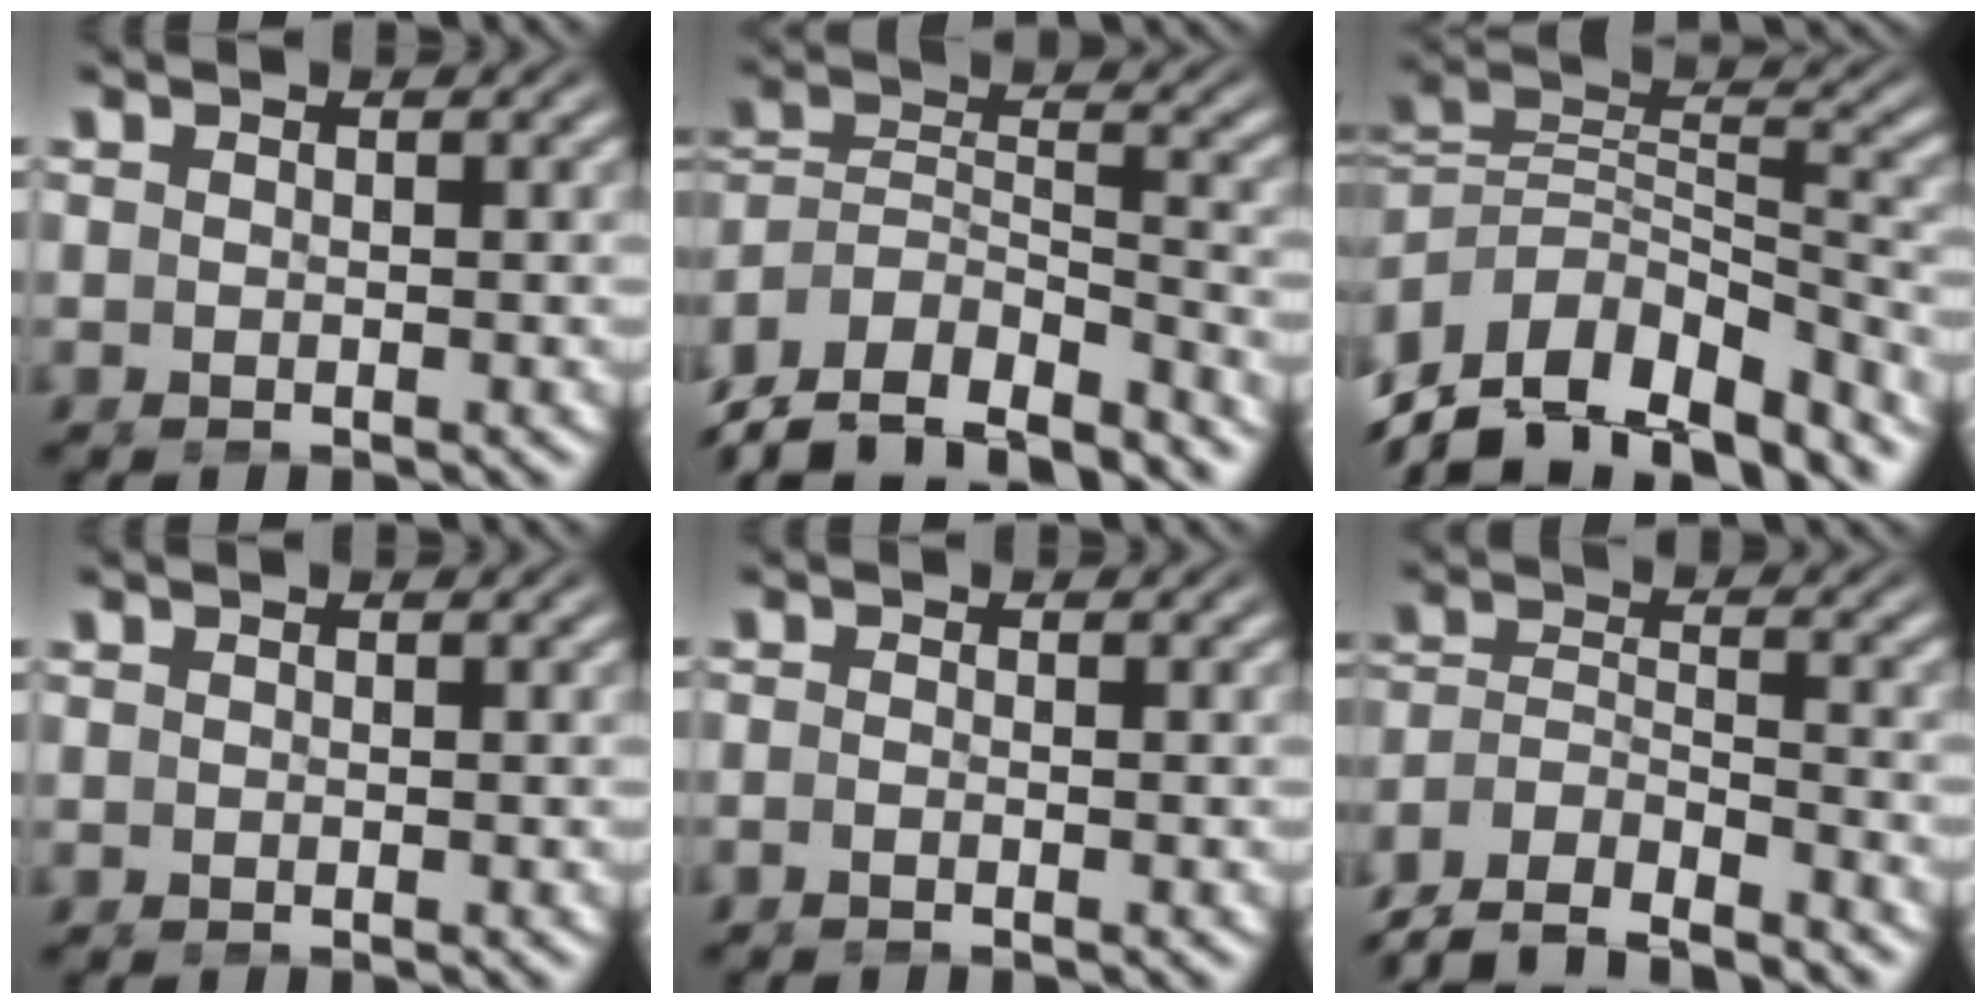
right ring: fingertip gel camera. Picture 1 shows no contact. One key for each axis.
{"total": 12.2, "fx": -7.6, "fy": 8.5, "fz": 4.4, "tx": -0.127, "ty": -0.063, "tz": -0.119}
{"total": 13.3, "fx": -6.3, "fy": 8.6, "fz": 7.9, "tx": -0.160, "ty": -0.041, "tz": -0.090}
{"total": 0.0}
{"total": 1.9, "fx": -1.7, "fy": 0.5, "fz": 0.7, "tx": -0.013, "ty": -0.001, "tz": -0.031}
{"total": 9.1, "fx": -5.7, "fy": 6.5, "fz": 2.9, "tx": -0.083, "ty": -0.034, "tz": -0.101}